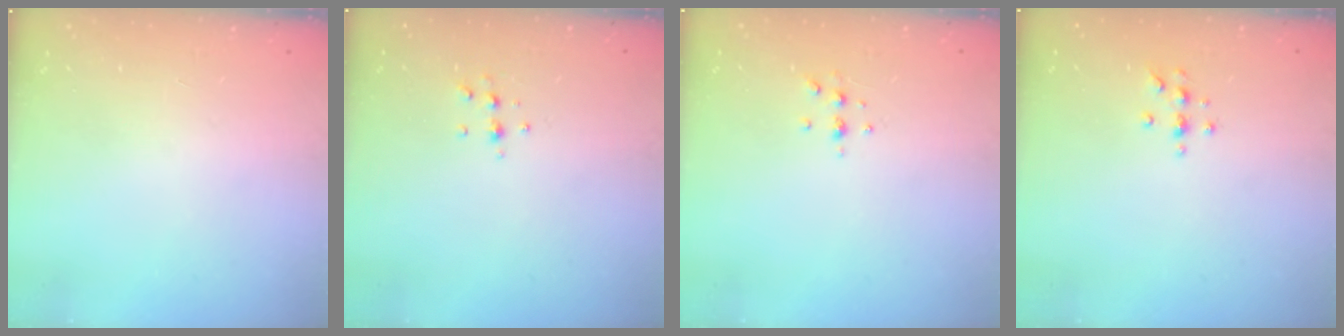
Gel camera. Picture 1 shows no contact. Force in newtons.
{"total": 5.8, "press": 5.7, "slide": 1.2}
{"total": 5.2, "press": 5.1, "slide": 0.9}
{"total": 5.6, "press": 5.5, "slide": 0.7}